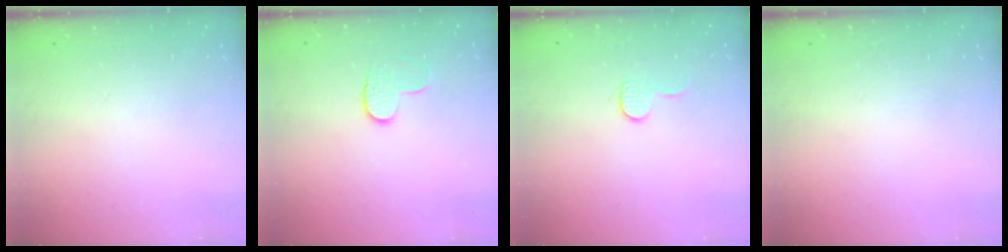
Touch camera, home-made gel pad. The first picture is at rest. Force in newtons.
{"total": 5.7, "press": 5.7, "slide": 0.3}
{"total": 6.8, "press": 6.7, "slide": 0.6}
{"total": 0.0}